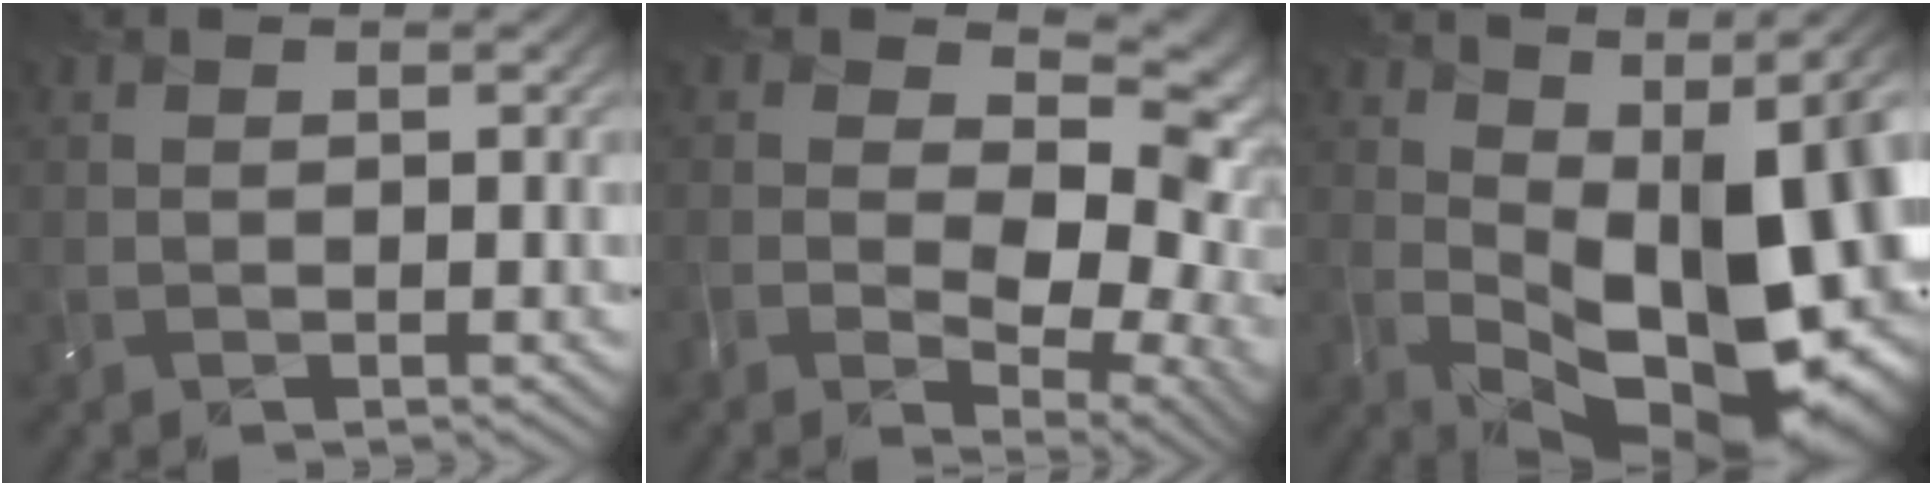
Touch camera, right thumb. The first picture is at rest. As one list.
[{"total": 12.2, "force": [-1.2, 7.3, 9.6], "torque": [-0.139, -0.023, 0.000]}, {"total": 15.5, "force": [1.2, 6.3, 14.1], "torque": [-0.198, -0.011, 0.045]}]